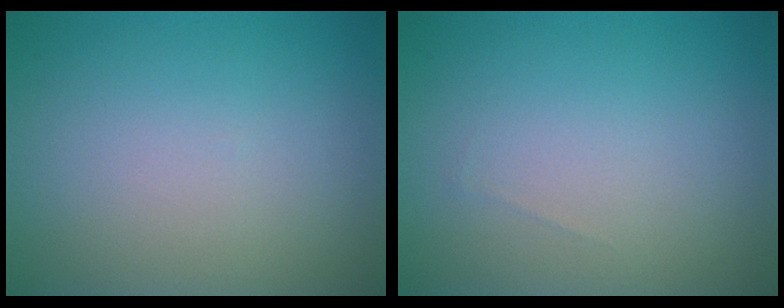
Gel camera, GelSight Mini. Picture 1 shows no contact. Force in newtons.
{"total": 0.0}